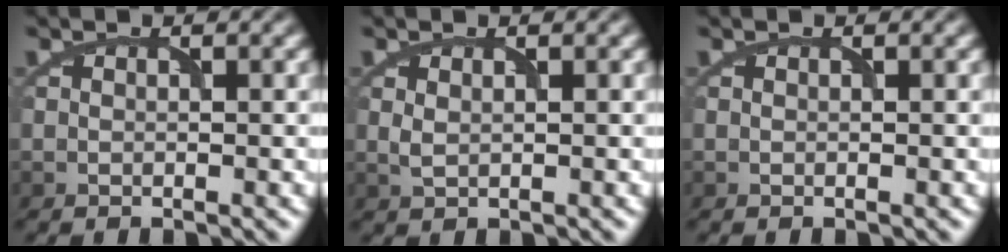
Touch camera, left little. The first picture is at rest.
{"total": 0.9, "force": [0.2, 0.5, 0.7], "torque": [-0.021, -0.002, 0.007]}
{"total": 0.0}